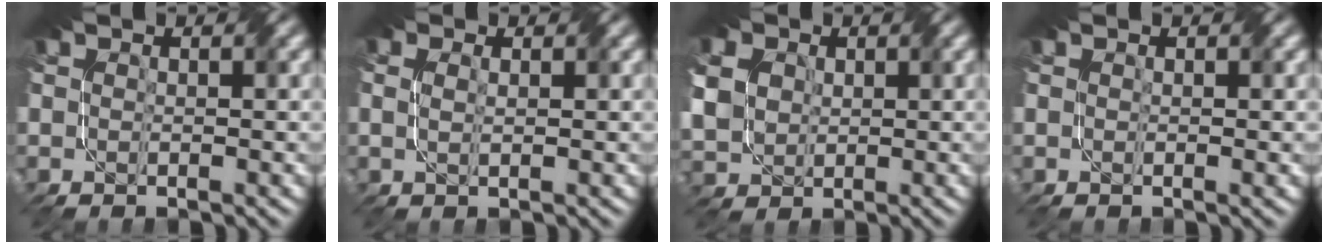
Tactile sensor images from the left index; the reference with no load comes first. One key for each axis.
{"total": 1.4, "fx": 0.7, "fy": 0.8, "fz": 0.9, "tx": -0.011, "ty": 0.005, "tz": 0.000}
{"total": 6.6, "fx": 2.2, "fy": 5.4, "fz": 3.0, "tx": -0.107, "ty": 0.022, "tz": 0.043}
{"total": 0.5, "fx": 0.1, "fy": 0.2, "fz": 0.5, "tx": -0.003, "ty": -0.001, "tz": 0.001}